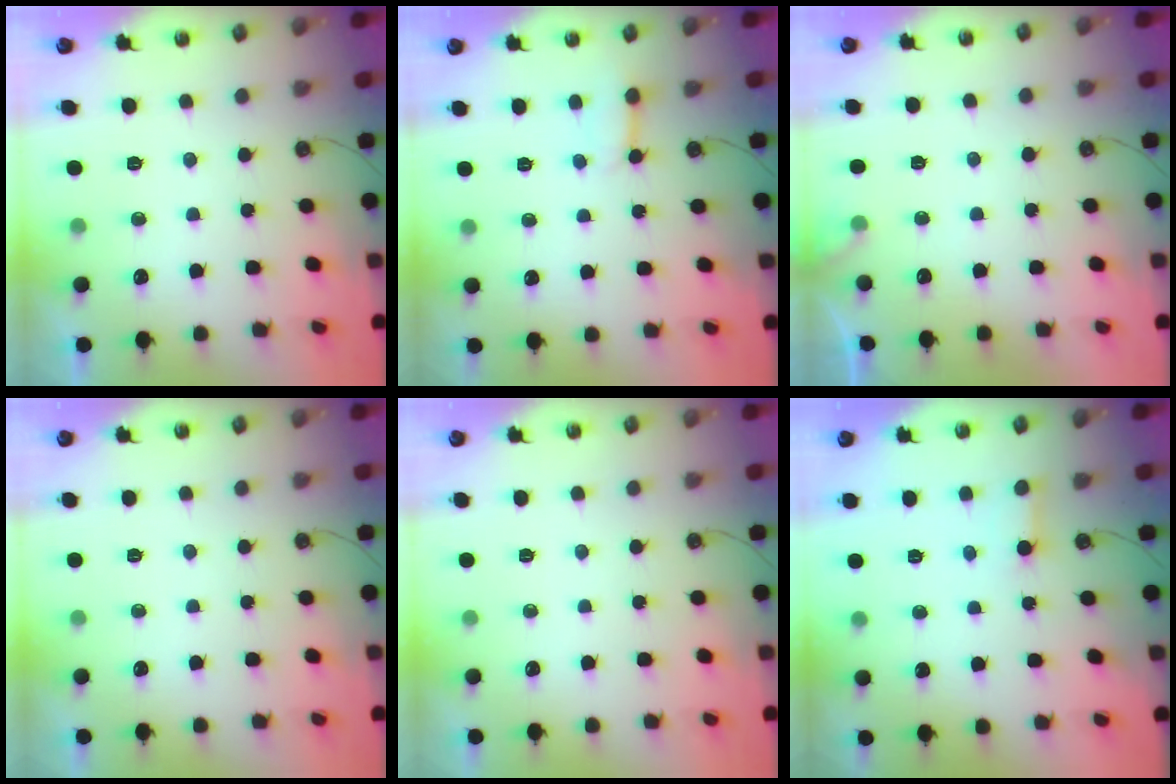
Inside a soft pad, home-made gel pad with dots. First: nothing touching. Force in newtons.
{"total": 3.0, "press": 3.0, "slide": 0.3}
{"total": 5.0, "press": 5.0, "slide": 0.3}
{"total": 0.0}
{"total": 0.0}
{"total": 2.2, "press": 2.2, "slide": 0.1}